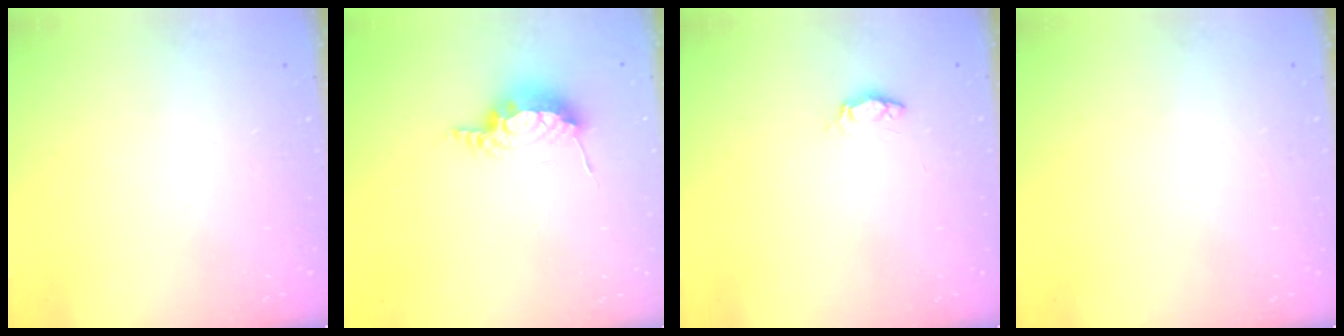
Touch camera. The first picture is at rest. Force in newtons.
{"total": 7.8, "press": 7.8, "slide": 0.2}
{"total": 3.3, "press": 3.2, "slide": 0.5}
{"total": 0.0}